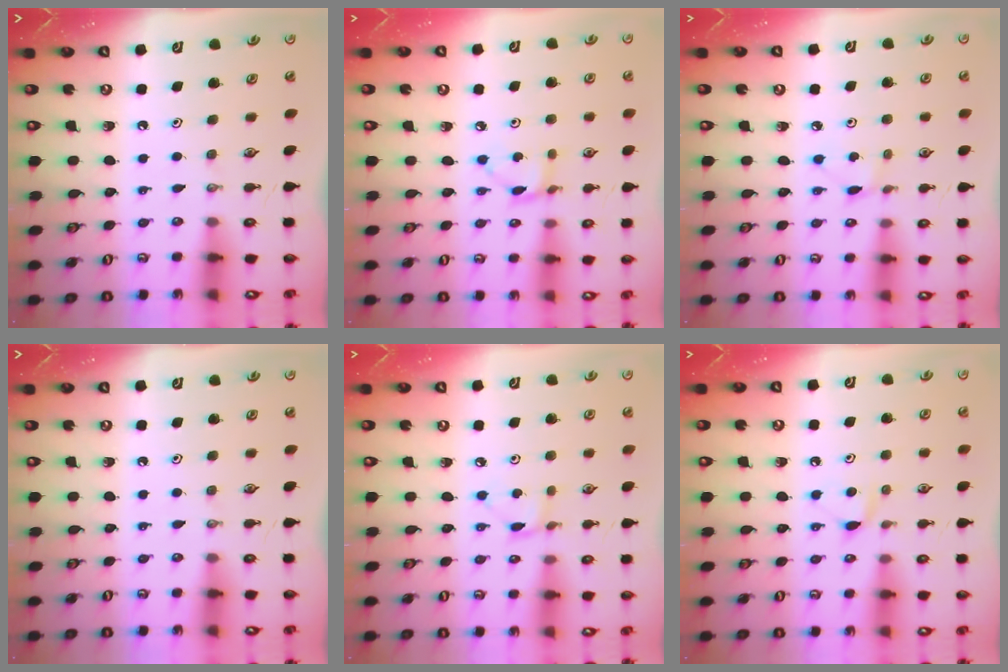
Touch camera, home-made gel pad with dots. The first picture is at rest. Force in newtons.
{"total": 3.6, "press": 3.6, "slide": 0.3}
{"total": 3.0, "press": 3.0, "slide": 0.4}
{"total": 0.0}
{"total": 3.0, "press": 3.0, "slide": 0.1}
{"total": 5.8, "press": 5.8, "slide": 0.7}